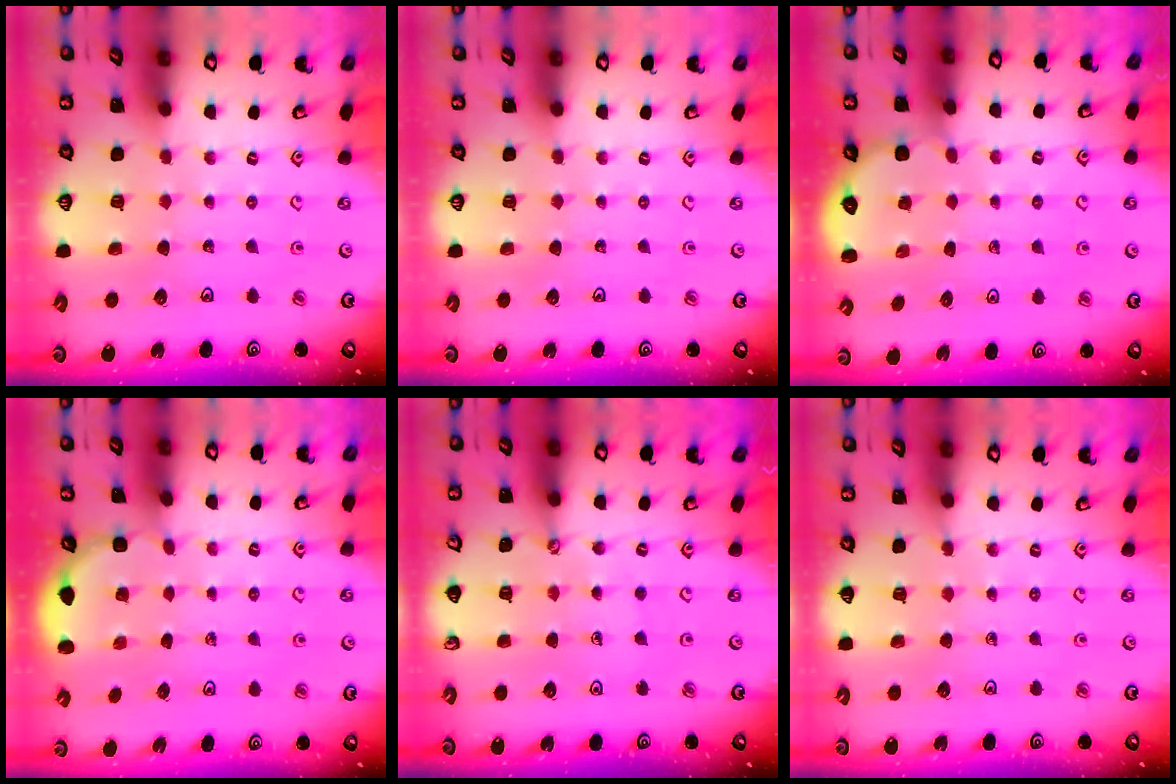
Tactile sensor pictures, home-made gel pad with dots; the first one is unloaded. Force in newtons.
{"total": 0.0}
{"total": 2.2, "press": 2.2, "slide": 0.3}
{"total": 2.5, "press": 2.2, "slide": 1.2}
{"total": 0.7, "press": 0.7, "slide": 0.0}
{"total": 3.7, "press": 3.7, "slide": 0.5}